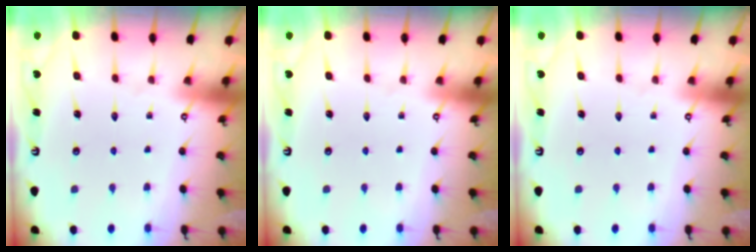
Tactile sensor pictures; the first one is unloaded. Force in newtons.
{"total": 0.0}
{"total": 0.0}